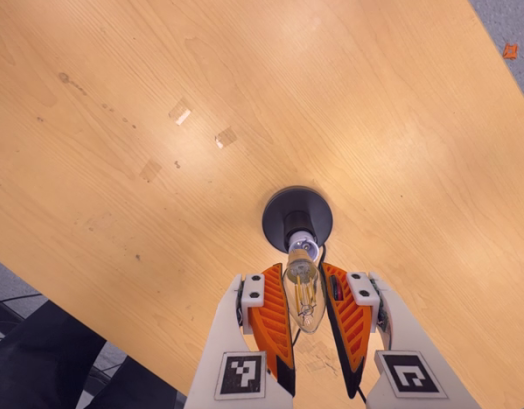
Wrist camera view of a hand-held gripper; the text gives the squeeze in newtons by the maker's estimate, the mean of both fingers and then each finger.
{"total": 12.1, "left": 12.0, "right": 12.2}